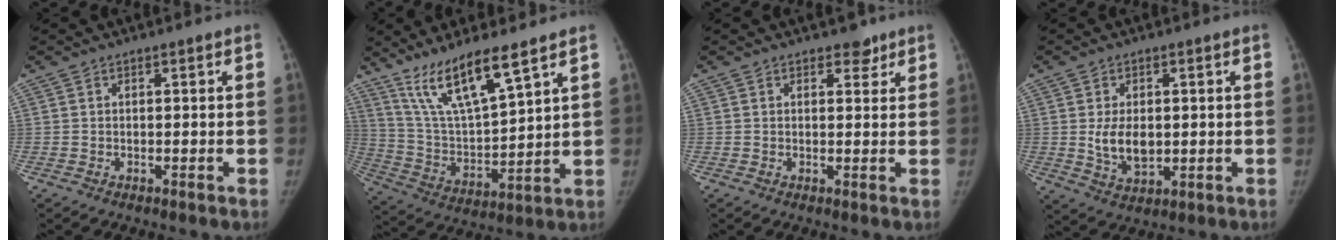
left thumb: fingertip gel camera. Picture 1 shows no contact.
{"total": 14.1, "force": [9.9, 2.4, 9.8], "torque": [-0.175, -0.056, 0.204]}
{"total": 2.3, "force": [1.7, 1.4, 0.7], "torque": [0.010, -0.009, 0.019]}
{"total": 7.1, "force": [0.1, 4.3, 5.6], "torque": [-0.086, -0.009, 0.011]}